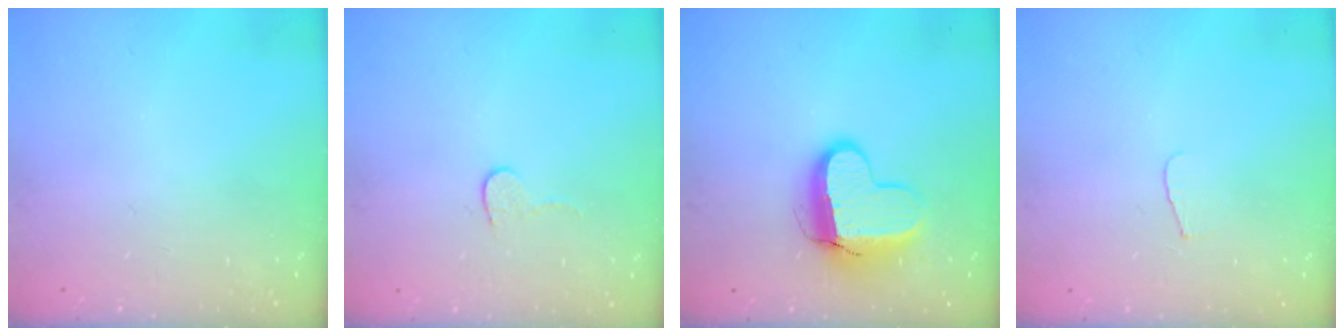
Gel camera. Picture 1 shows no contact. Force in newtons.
{"total": 4.0, "press": 4.0, "slide": 0.4}
{"total": 10.5, "press": 10.4, "slide": 0.8}
{"total": 3.3, "press": 3.3, "slide": 0.4}